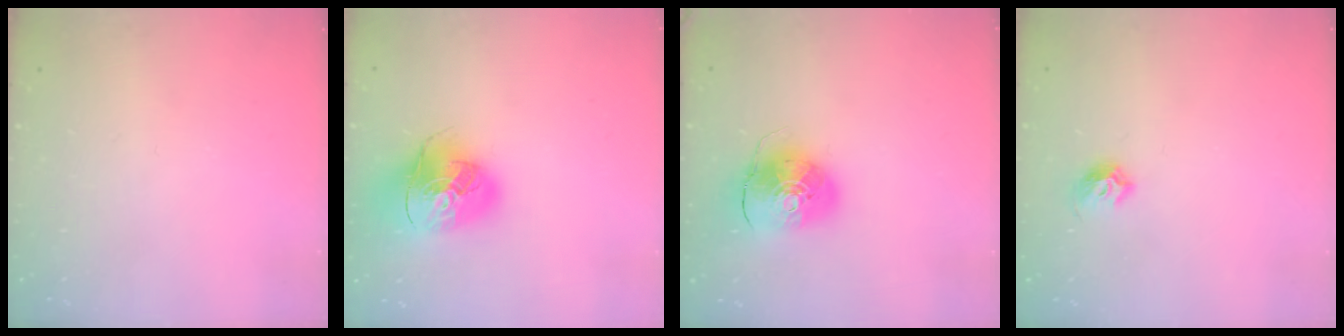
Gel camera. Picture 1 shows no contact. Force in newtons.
{"total": 17.7, "press": 17.5, "slide": 2.5}
{"total": 10.1, "press": 10.0, "slide": 1.5}
{"total": 6.1, "press": 6.0, "slide": 1.2}